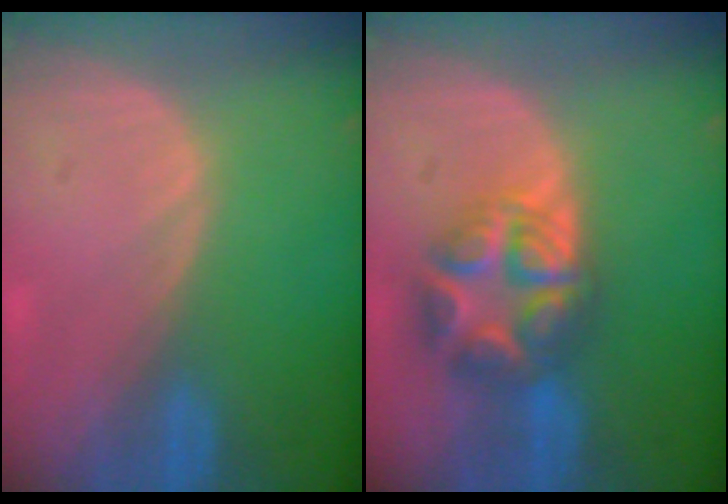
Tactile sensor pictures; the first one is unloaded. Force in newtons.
{"total": 7.9, "press": 7.9, "slide": 0.5}